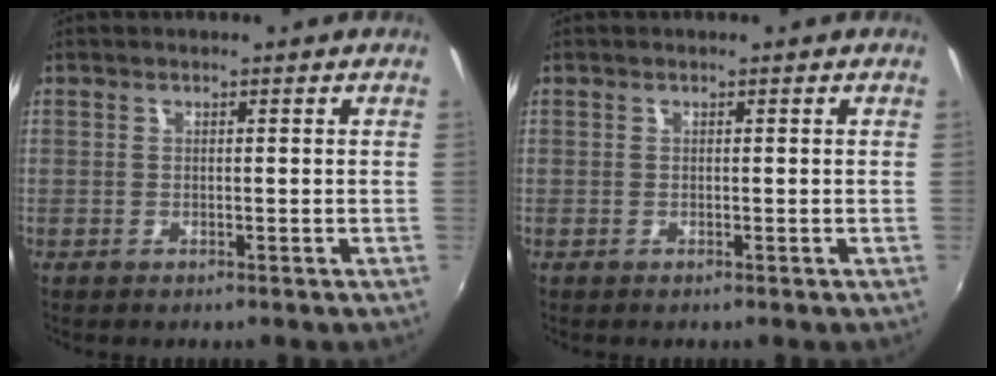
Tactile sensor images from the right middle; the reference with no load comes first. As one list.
[{"total": 0.0}]